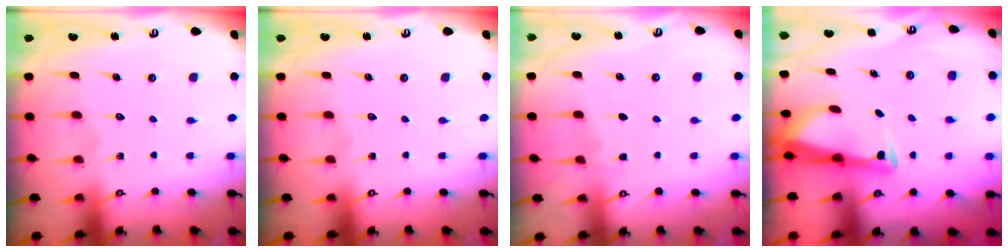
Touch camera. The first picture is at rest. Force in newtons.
{"total": 0.0}
{"total": 2.4, "press": 2.4, "slide": 0.4}
{"total": 3.2, "press": 3.1, "slide": 0.6}